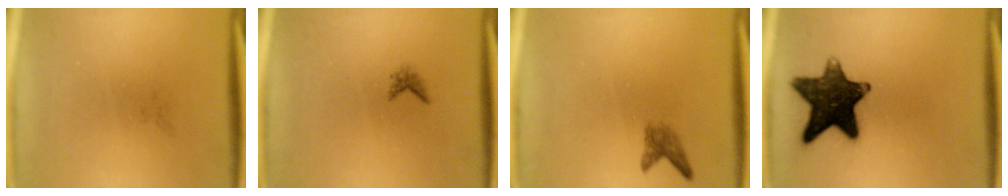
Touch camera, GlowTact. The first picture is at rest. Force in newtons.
{"total": 0.9}
{"total": 1.8}
{"total": 13.4}